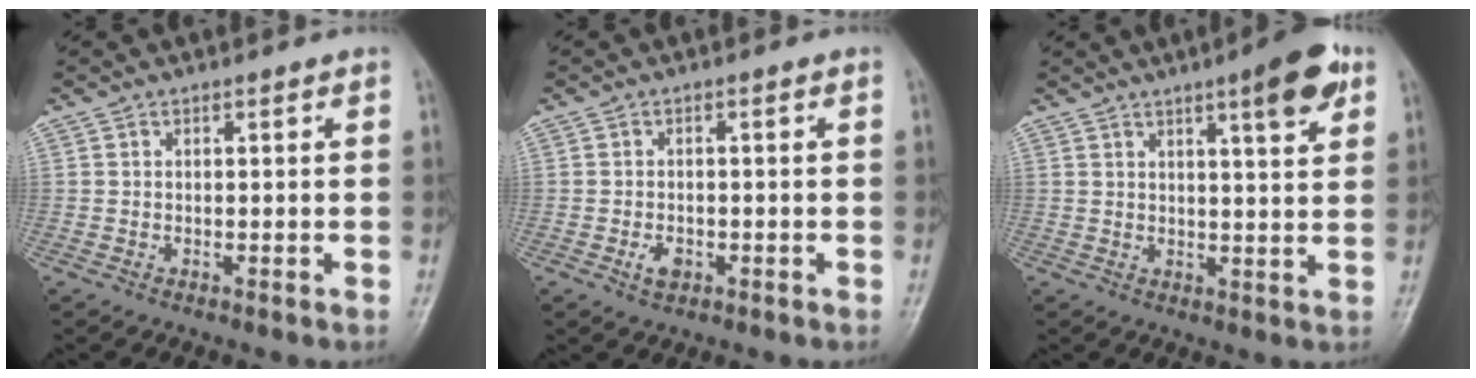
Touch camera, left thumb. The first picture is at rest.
{"total": 2.4, "force": [-1.0, 1.6, 1.6], "torque": [-0.027, 0.003, -0.014]}
{"total": 8.5, "force": [4.5, 1.8, 7.0], "torque": [-0.085, -0.018, 0.059]}